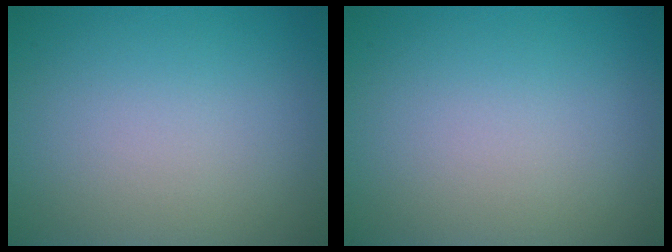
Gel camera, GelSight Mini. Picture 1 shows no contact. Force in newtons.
{"total": 0.0}